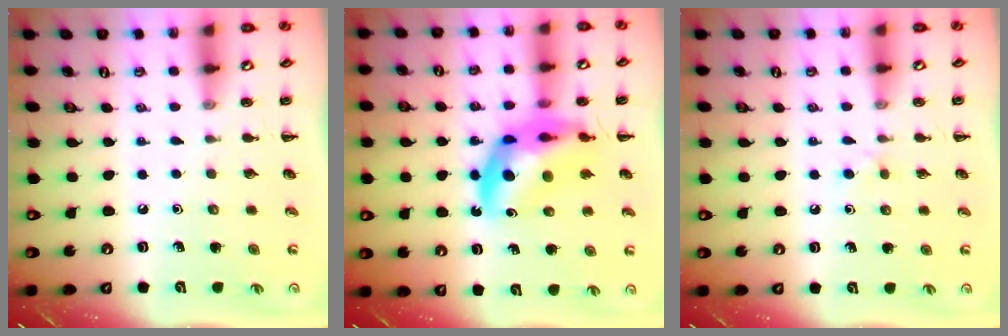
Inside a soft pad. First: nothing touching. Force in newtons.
{"total": 15.6, "press": 15.0, "slide": 4.3}
{"total": 3.2, "press": 2.9, "slide": 1.3}